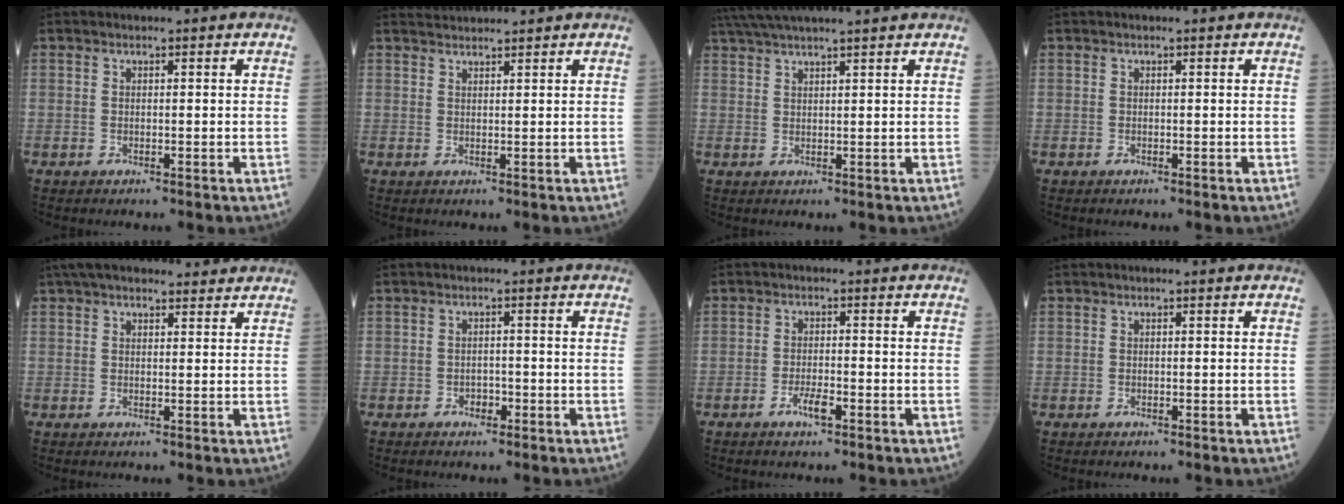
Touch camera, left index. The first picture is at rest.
{"total": 2.5, "force": [2.5, -0.5, -0.1], "torque": [-0.001, 0.018, 0.051]}
{"total": 9.8, "force": [8.5, -1.0, 4.8], "torque": [-0.083, 0.031, 0.128]}
{"total": 0.0}
{"total": 11.7, "force": [10.1, 3.1, 5.1], "torque": [-0.070, 0.045, 0.144]}
{"total": 1.5, "force": [-0.9, 1.0, 0.6], "torque": [-0.005, 0.002, -0.017]}
{"total": 2.6, "force": [-1.6, 0.6, 2.0], "torque": [-0.039, -0.003, -0.032]}
{"total": 0.0}